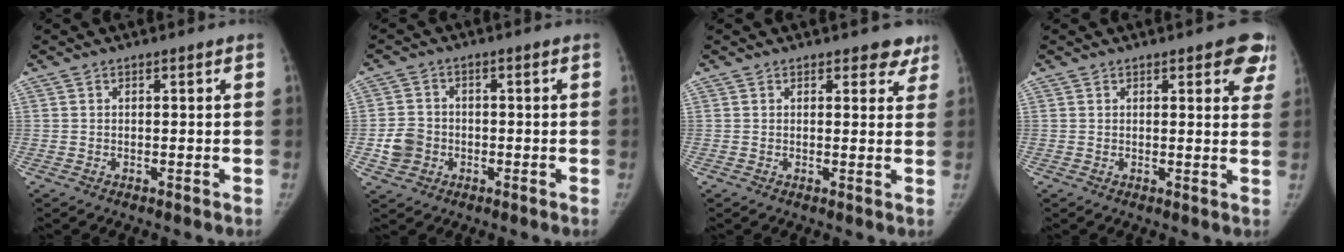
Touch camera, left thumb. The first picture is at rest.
{"total": 5.3, "force": [-1.4, 4.6, 2.1], "torque": [-0.028, 0.013, -0.026]}
{"total": 4.3, "force": [3.3, 2.3, 1.2], "torque": [0.025, -0.017, 0.030]}
{"total": 7.1, "force": [4.4, 2.7, 4.9], "torque": [-0.019, -0.015, 0.040]}